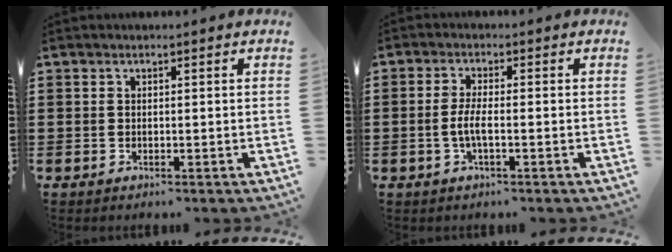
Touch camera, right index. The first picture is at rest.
{"total": 3.4, "force": [-1.0, 0.6, 3.2], "torque": [-0.078, -0.006, -0.026]}